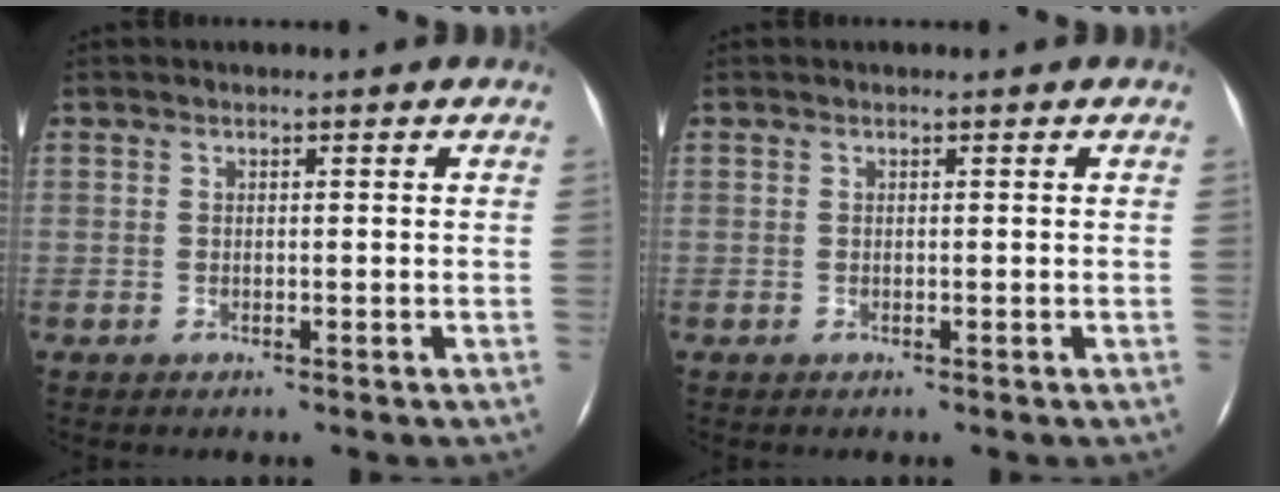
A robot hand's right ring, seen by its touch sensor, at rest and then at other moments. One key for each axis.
{"total": 0.0}